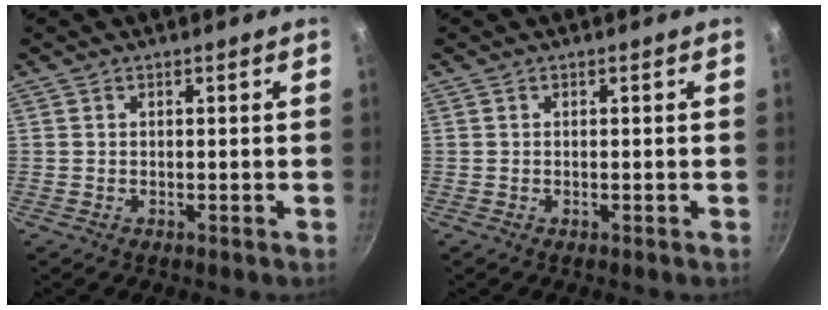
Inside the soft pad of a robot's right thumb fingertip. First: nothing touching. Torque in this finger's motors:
{"motor_torque": [-0.44, -0.09, 0.04, -0.53, -0.09]}